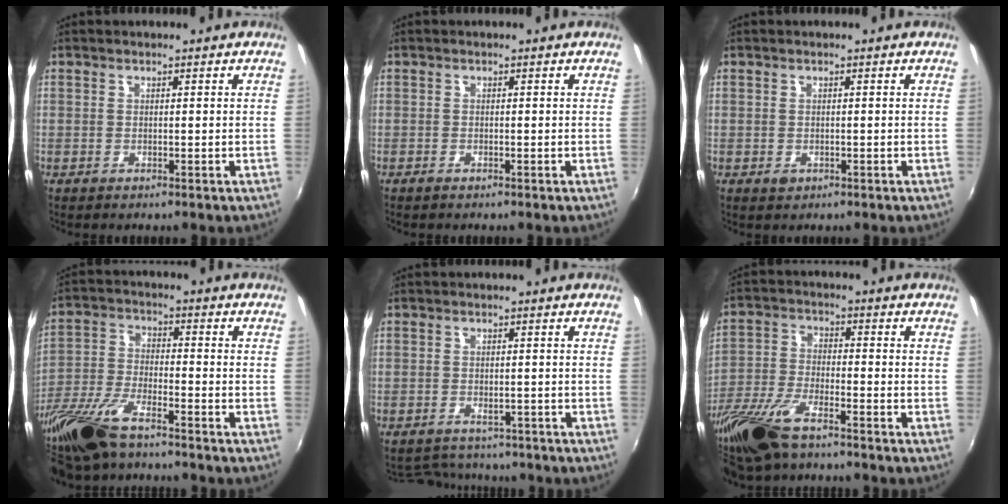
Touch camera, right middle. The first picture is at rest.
{"total": 0.8, "force": [-0.7, 0.2, 0.3], "torque": [-0.007, -0.003, -0.015]}
{"total": 1.3, "force": [-0.6, 1.0, 0.6], "torque": [-0.009, -0.003, -0.009]}
{"total": 15.1, "force": [-11.5, 4.3, 8.9], "torque": [-0.200, -0.031, -0.225]}
{"total": 7.6, "force": [-6.4, 3.3, 2.2], "torque": [-0.052, 0.001, -0.084]}
{"total": 13.9, "force": [-10.2, 4.1, 8.4], "torque": [-0.191, -0.032, -0.203]}